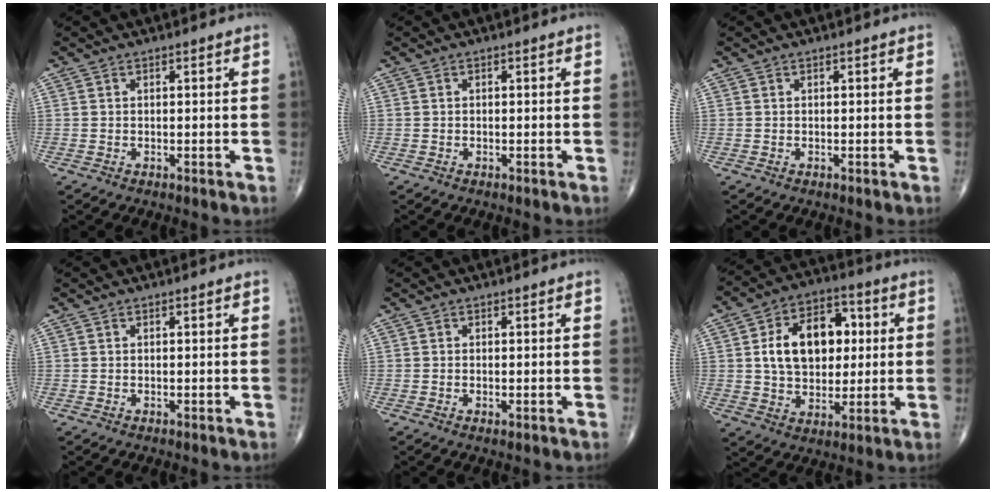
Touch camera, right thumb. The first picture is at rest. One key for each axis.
{"total": 0.0}
{"total": 0.0}
{"total": 0.0}
{"total": 0.9, "fx": -0.3, "fy": 0.3, "fz": 0.8, "tx": -0.017, "ty": -0.004, "tz": -0.005}
{"total": 16.0, "fx": 2.5, "fy": 10.8, "fz": 11.6, "tx": -0.150, "ty": 0.012, "tz": 0.040}